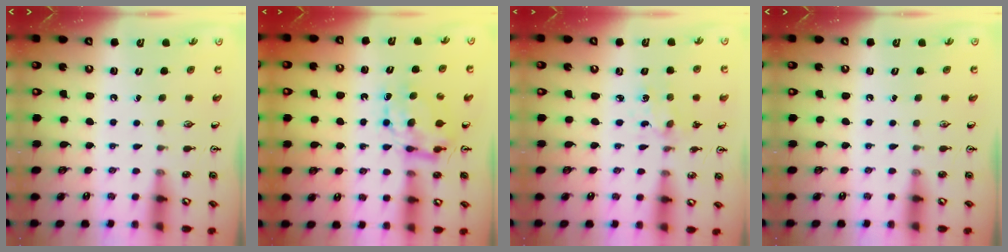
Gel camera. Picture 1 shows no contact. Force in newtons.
{"total": 6.9, "press": 6.9, "slide": 0.6}
{"total": 2.0, "press": 2.0, "slide": 0.2}
{"total": 0.0}